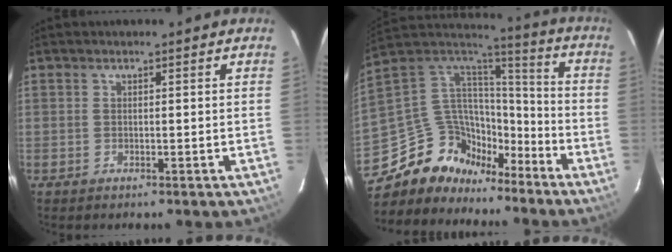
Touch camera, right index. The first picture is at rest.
{"total": 16.7, "force": [-12.7, 9.4, 5.4], "torque": [-0.116, 0.035, -0.218]}